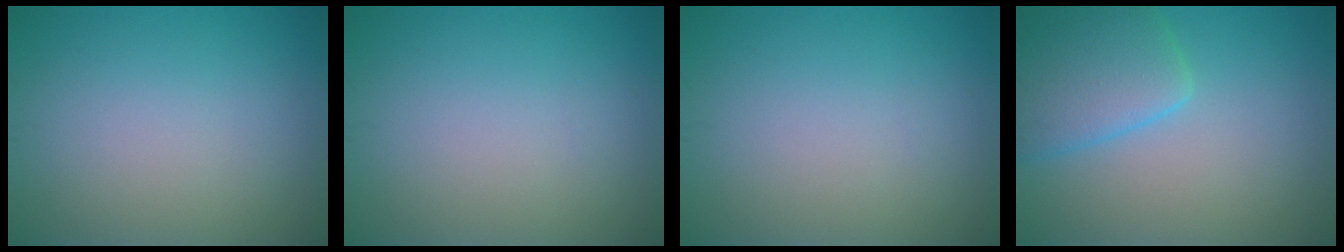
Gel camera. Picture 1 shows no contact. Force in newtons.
{"total": 0.0}
{"total": 0.0}
{"total": 5.2, "press": 5.2, "slide": 0.3}